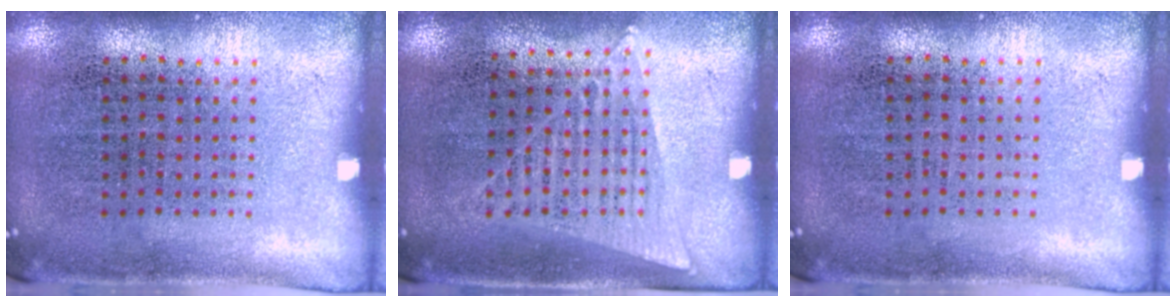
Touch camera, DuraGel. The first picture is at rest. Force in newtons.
{"total": 1.2, "press": 1.1, "slide": 0.5}
{"total": 0.0}